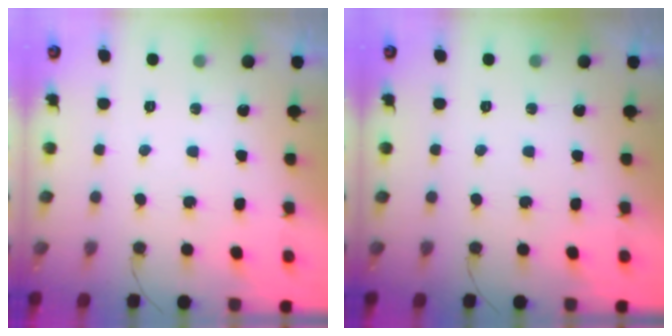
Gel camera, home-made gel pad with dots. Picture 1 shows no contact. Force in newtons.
{"total": 0.0}